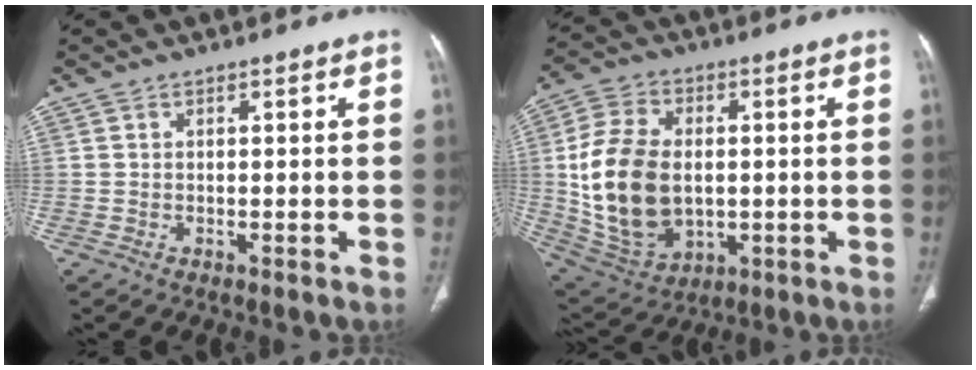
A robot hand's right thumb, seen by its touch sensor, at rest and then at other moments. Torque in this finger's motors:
{"motor_torque": [-0.24, 1.46, 1.05, 0.91, 0.23]}